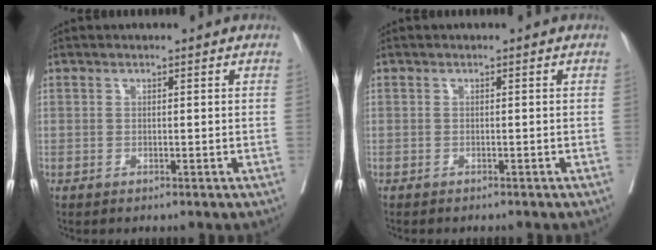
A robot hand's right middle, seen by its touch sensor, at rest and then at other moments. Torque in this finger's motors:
{"motor_torque": [0.85, -1.08, 0.06, 0.05]}